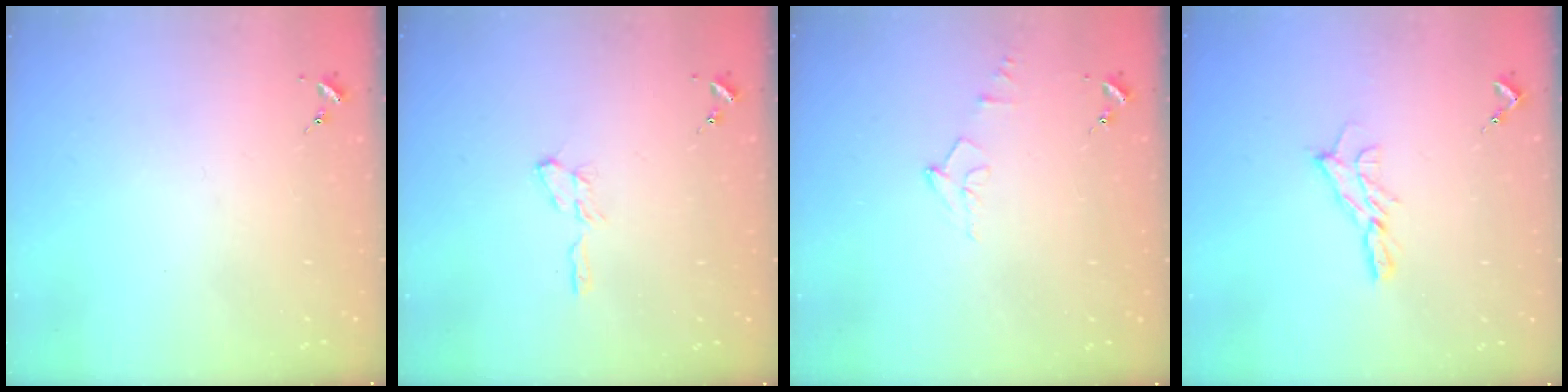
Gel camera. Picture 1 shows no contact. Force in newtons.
{"total": 6.0, "press": 6.0, "slide": 0.7}
{"total": 7.8, "press": 7.7, "slide": 1.0}
{"total": 7.9, "press": 7.9, "slide": 0.4}